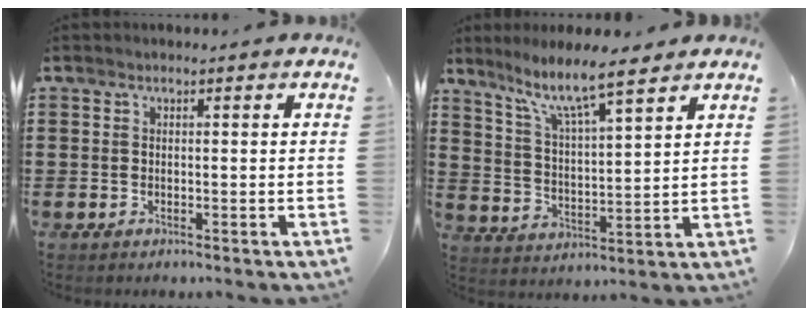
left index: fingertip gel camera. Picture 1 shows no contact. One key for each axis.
{"total": 7.4, "fx": 6.0, "fy": 0.7, "fz": 4.2, "tx": -0.104, "ty": -0.026, "tz": 0.101}